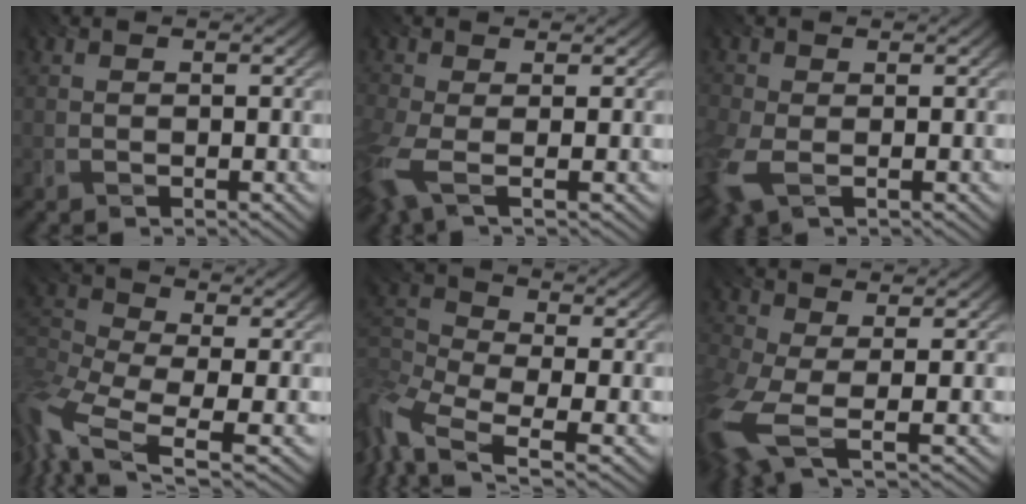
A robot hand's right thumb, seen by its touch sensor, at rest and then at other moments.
{"total": 4.9, "force": [-1.5, 2.0, 4.2], "torque": [-0.113, -0.013, -0.039]}
{"total": 4.8, "force": [-1.1, 3.2, 3.4], "torque": [-0.102, -0.008, -0.028]}
{"total": 10.4, "force": [-4.5, 4.5, 8.2], "torque": [-0.205, -0.010, -0.096]}
{"total": 8.8, "force": [-5.0, 4.0, 6.0], "torque": [-0.158, -0.014, -0.106]}
{"total": 8.1, "force": [-2.4, 4.0, 6.7], "torque": [-0.182, -0.026, -0.054]}